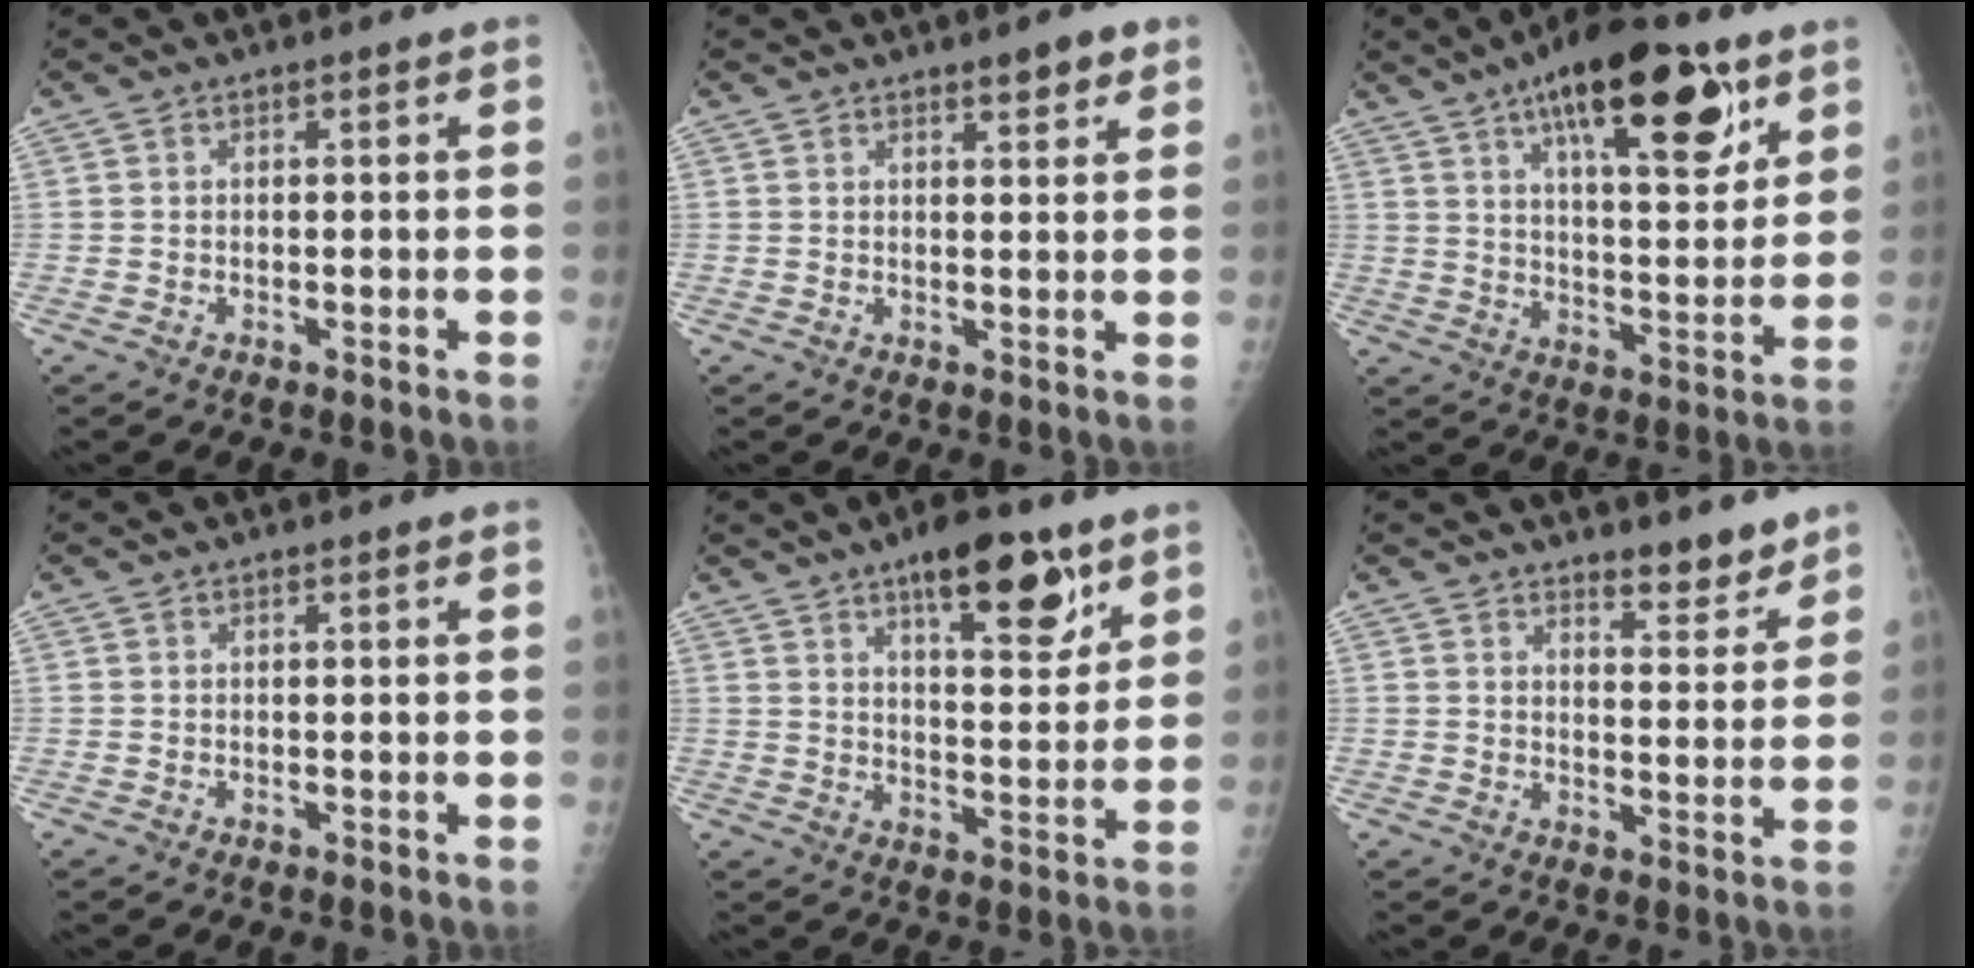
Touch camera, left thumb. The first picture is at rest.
{"total": 3.2, "force": [2.3, 1.1, 2.0], "torque": [-0.016, -0.013, 0.029]}
{"total": 20.3, "force": [11.0, 7.3, 15.4], "torque": [-0.204, -0.039, 0.171]}
{"total": 0.0}
{"total": 13.4, "force": [8.0, 4.8, 9.5], "torque": [-0.108, -0.044, 0.122]}
{"total": 5.5, "force": [4.6, 1.8, 2.3], "torque": [-0.009, -0.038, 0.068]}